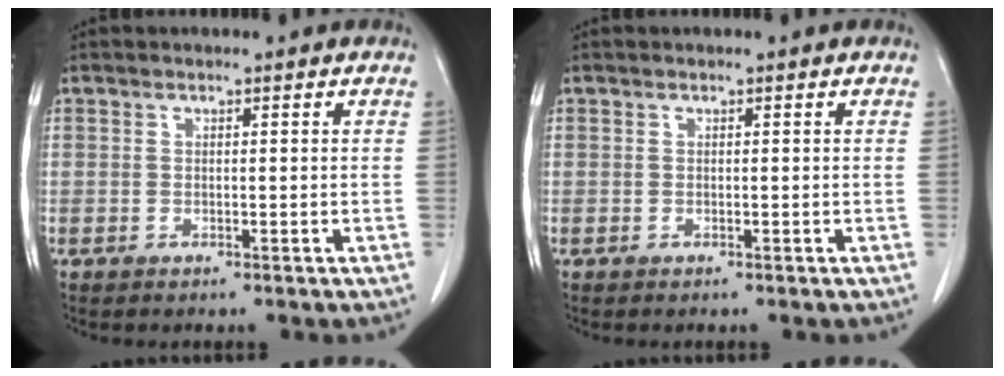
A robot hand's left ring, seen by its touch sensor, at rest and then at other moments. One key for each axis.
{"total": 0.0}